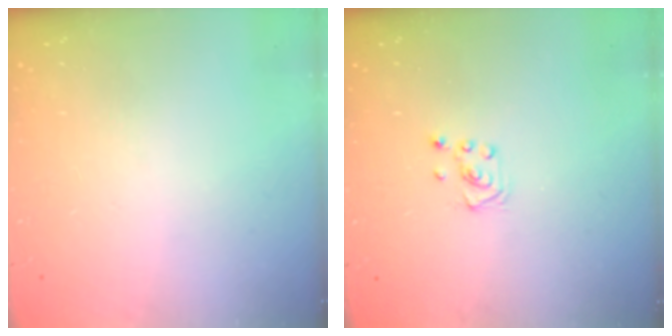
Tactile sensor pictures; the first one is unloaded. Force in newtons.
{"total": 3.0, "press": 2.9, "slide": 0.3}